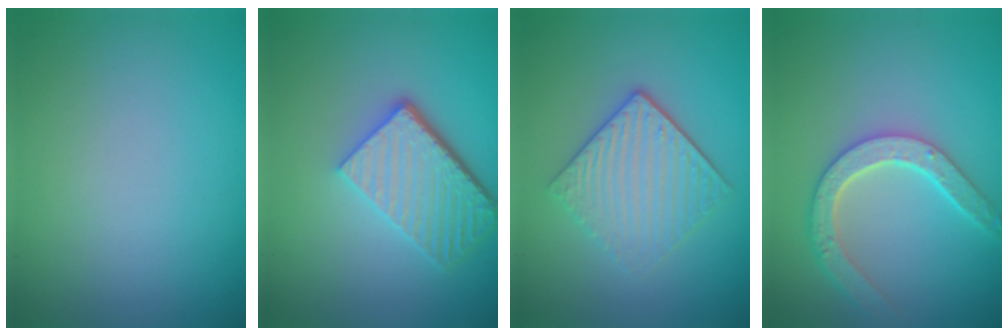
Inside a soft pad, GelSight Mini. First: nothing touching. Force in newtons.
{"total": 5.6, "press": 3.9, "slide": 3.9}
{"total": 4.1, "press": 3.4, "slide": 2.3}
{"total": 4.6, "press": 3.7, "slide": 2.7}